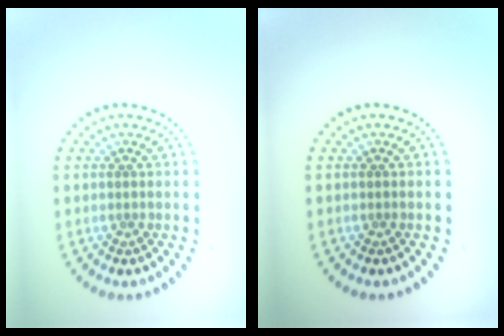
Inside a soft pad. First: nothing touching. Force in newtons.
{"total": 0.0}